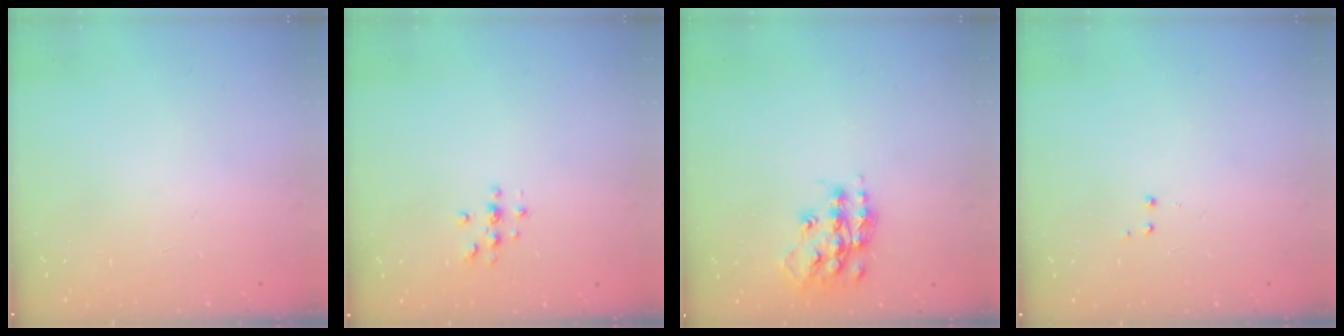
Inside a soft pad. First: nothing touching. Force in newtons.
{"total": 3.4, "press": 3.4, "slide": 0.4}
{"total": 14.6, "press": 14.6, "slide": 0.8}
{"total": 2.9, "press": 2.8, "slide": 0.7}